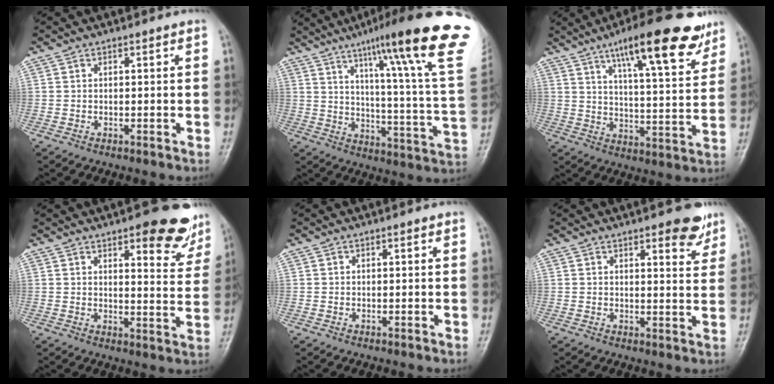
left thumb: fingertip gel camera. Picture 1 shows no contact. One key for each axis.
{"total": 27.6, "fx": 16.7, "fy": 1.9, "fz": 21.9, "tx": -0.283, "ty": -0.067, "tz": 0.230}
{"total": 18.9, "fx": 11.9, "fy": 4.7, "fz": 14.0, "tx": -0.177, "ty": -0.045, "tz": 0.180}
{"total": 12.5, "fx": 8.4, "fy": 4.4, "fz": 8.2, "tx": -0.058, "ty": -0.047, "tz": 0.099}
{"total": 0.0}
{"total": 6.3, "fx": 4.2, "fy": 2.2, "fz": 4.2, "tx": -0.032, "ty": -0.022, "tz": 0.049}